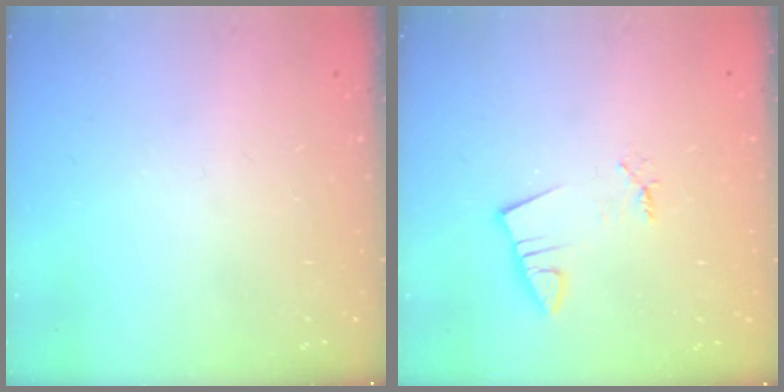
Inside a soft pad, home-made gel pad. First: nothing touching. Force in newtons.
{"total": 1.4, "press": 1.4, "slide": 0.1}